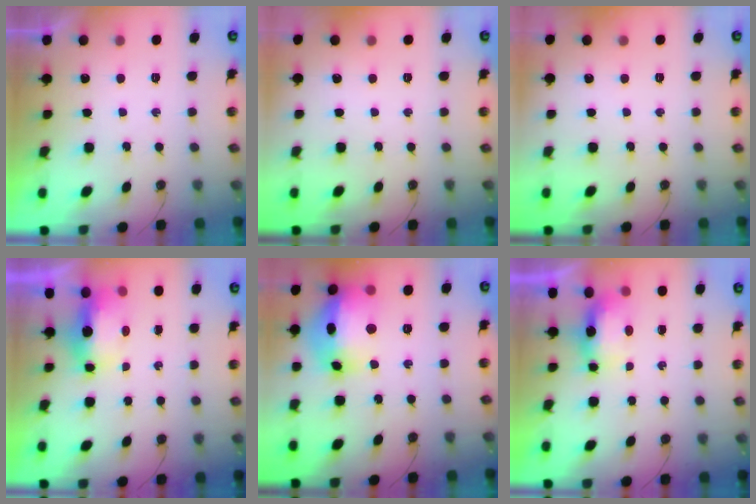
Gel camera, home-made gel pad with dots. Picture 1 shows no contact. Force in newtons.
{"total": 0.0}
{"total": 0.0}
{"total": 8.1, "press": 6.8, "slide": 4.4}
{"total": 21.7, "press": 20.9, "slide": 5.6}
{"total": 10.7, "press": 7.2, "slide": 7.9}